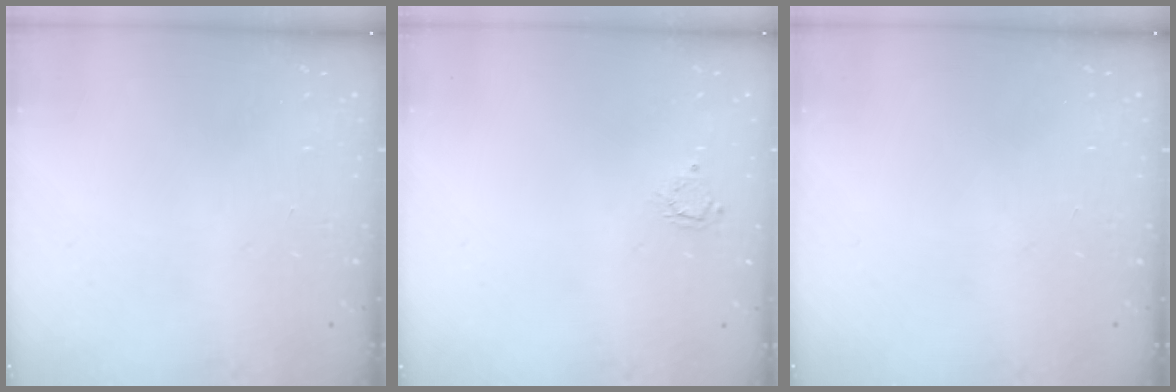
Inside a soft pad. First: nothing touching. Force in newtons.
{"total": 2.8, "press": 2.8, "slide": 0.3}
{"total": 0.0}